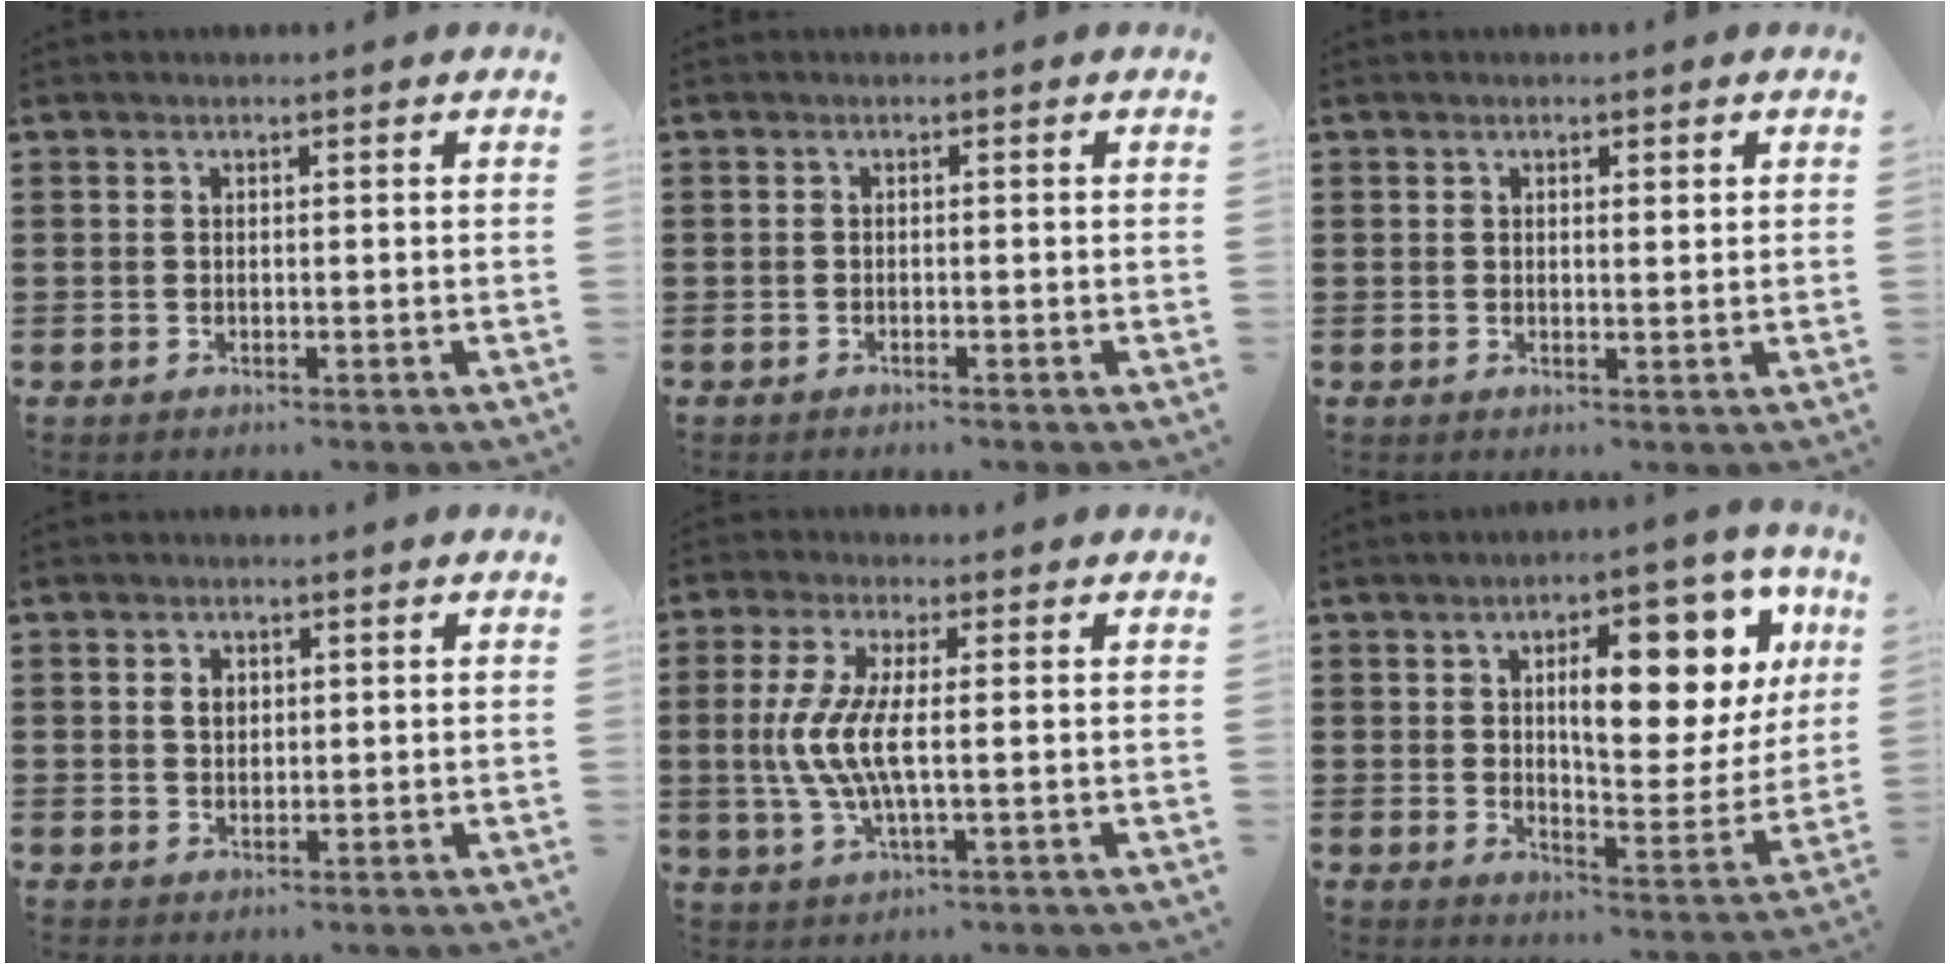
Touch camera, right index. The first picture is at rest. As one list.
[{"total": 0.7, "force": [-0.7, -0.1, -0.1], "torque": [0.000, -0.002, -0.015]}, {"total": 0.7, "force": [0.3, 0.2, 0.6], "torque": [-0.012, 0.002, 0.004]}, {"total": 1.9, "force": [0.5, 1.4, 1.2], "torque": [-0.027, 0.007, 0.010]}, {"total": 7.2, "force": [-0.3, 1.6, 7.1], "torque": [-0.163, -0.016, -0.015]}, {"total": 14.2, "force": [5.5, 5.3, 12.0], "torque": [-0.162, -0.022, 0.083]}]